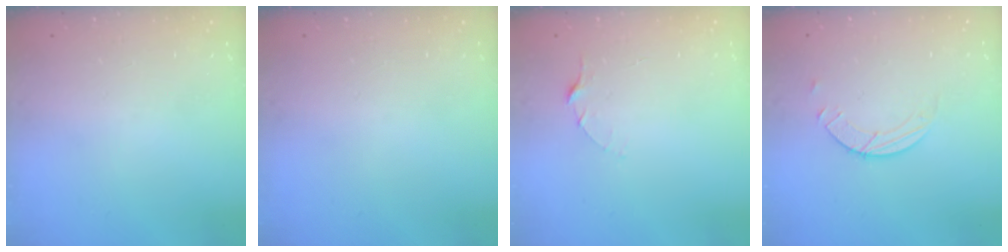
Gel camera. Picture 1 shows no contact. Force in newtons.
{"total": 0.0}
{"total": 2.5, "press": 2.5, "slide": 0.3}
{"total": 2.6, "press": 2.6, "slide": 0.3}